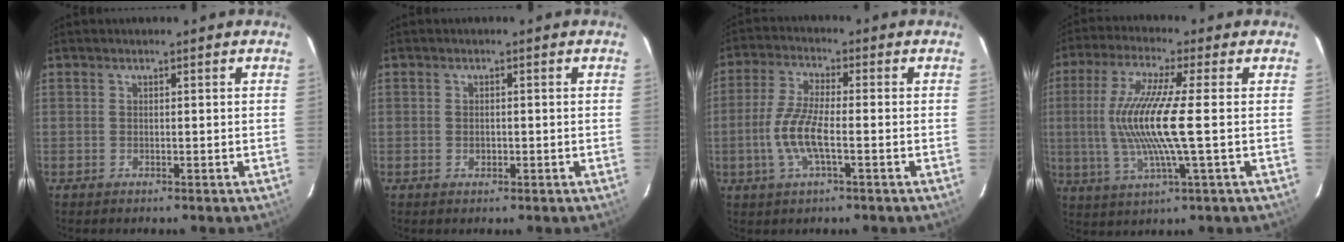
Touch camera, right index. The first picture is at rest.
{"total": 1.2, "force": [-0.3, 0.9, 0.7], "torque": [-0.013, 0.002, -0.005]}
{"total": 8.5, "force": [-2.2, 1.9, 7.9], "torque": [-0.172, -0.001, -0.046]}
{"total": 13.1, "force": [-0.4, 0.2, 13.1], "torque": [-0.260, -0.008, -0.005]}